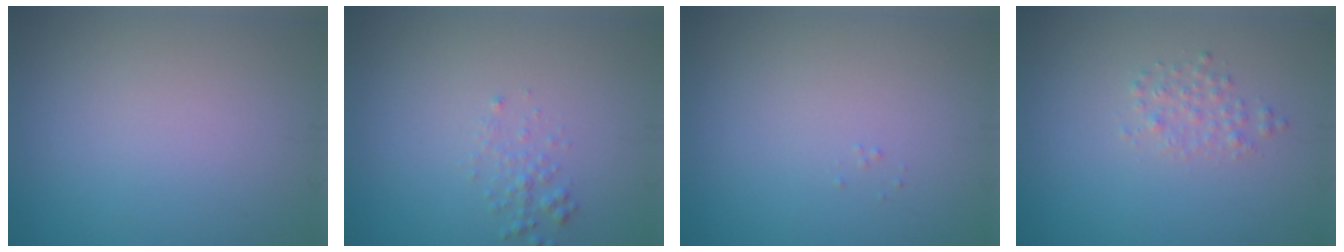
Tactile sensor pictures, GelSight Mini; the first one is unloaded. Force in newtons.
{"total": 1.2, "press": 1.2, "slide": 0.0}
{"total": 0.0}
{"total": 1.4, "press": 1.4, "slide": 0.0}